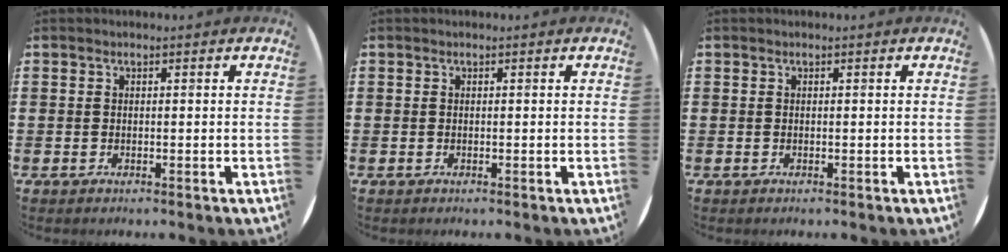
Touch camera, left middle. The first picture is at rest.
{"total": 0.0}
{"total": 0.0}